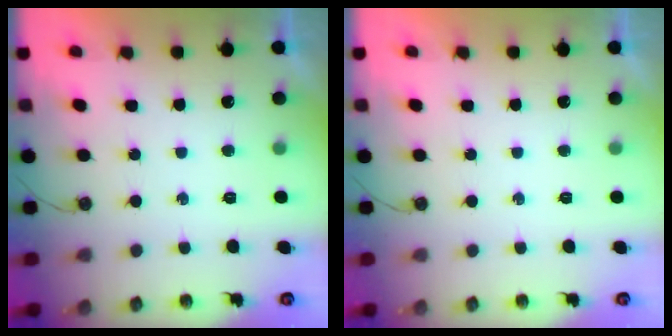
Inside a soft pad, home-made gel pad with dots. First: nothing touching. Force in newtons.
{"total": 0.0}